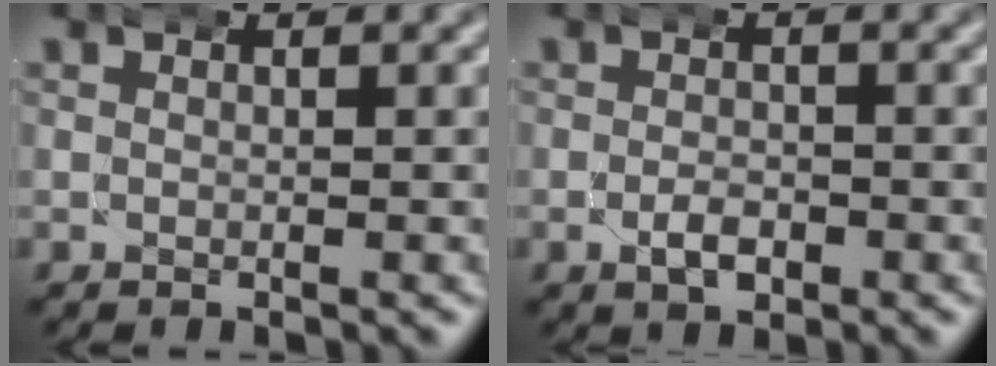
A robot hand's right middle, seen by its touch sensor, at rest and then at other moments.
{"total": 2.3, "force": [-1.2, 1.4, 1.4], "torque": [-0.024, -0.006, -0.017]}